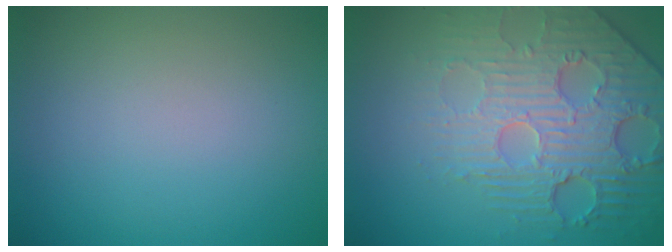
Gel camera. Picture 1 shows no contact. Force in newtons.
{"total": 5.4, "press": 4.9, "slide": 2.4}